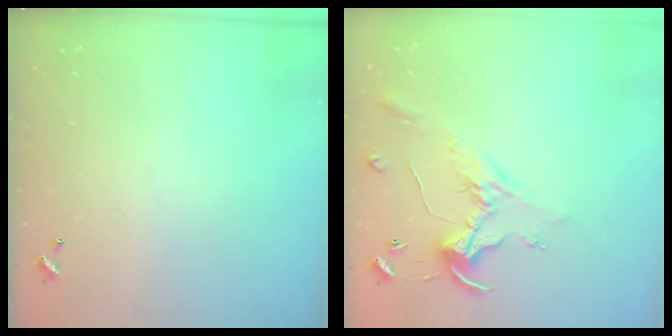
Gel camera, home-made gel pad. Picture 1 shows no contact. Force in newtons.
{"total": 0.8, "press": 0.5, "slide": 0.6}